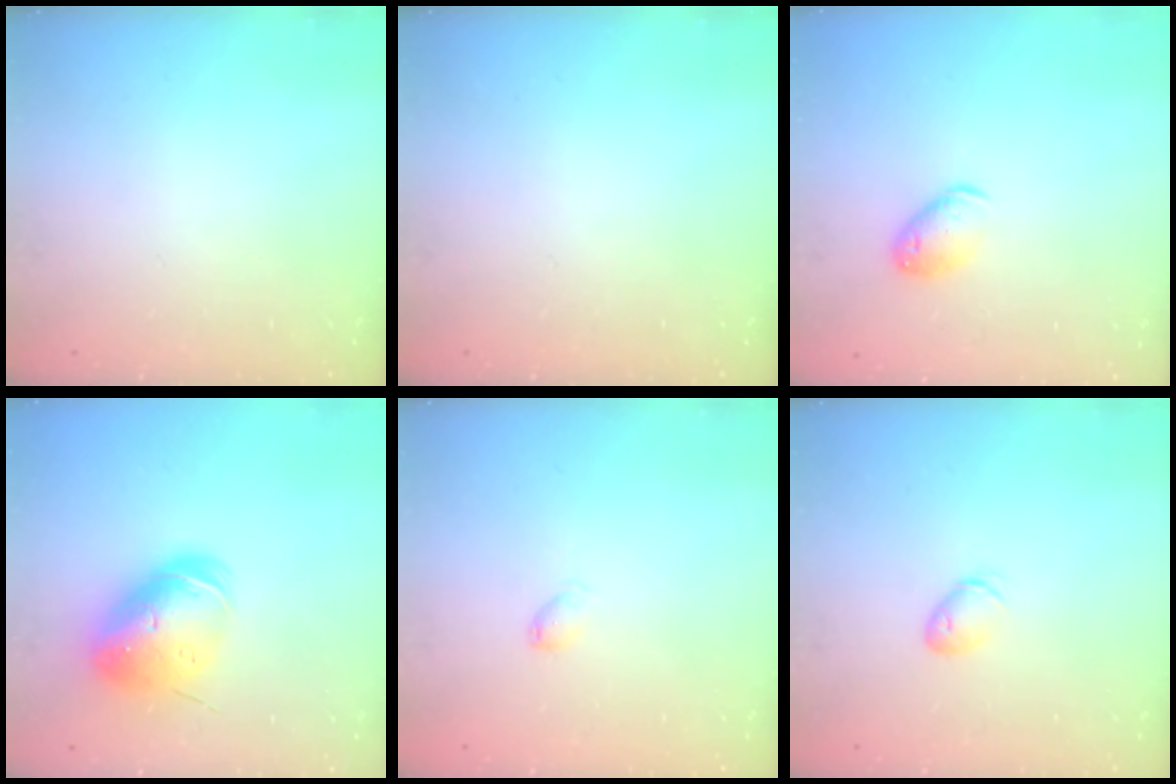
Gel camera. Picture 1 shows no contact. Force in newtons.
{"total": 0.0}
{"total": 9.1, "press": 9.0, "slide": 1.5}
{"total": 14.5, "press": 14.3, "slide": 2.4}
{"total": 2.9, "press": 2.9, "slide": 0.4}
{"total": 5.7, "press": 5.6, "slide": 1.2}